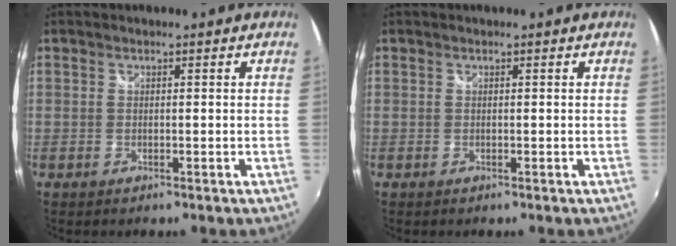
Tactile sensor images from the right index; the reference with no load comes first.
{"total": 0.0}